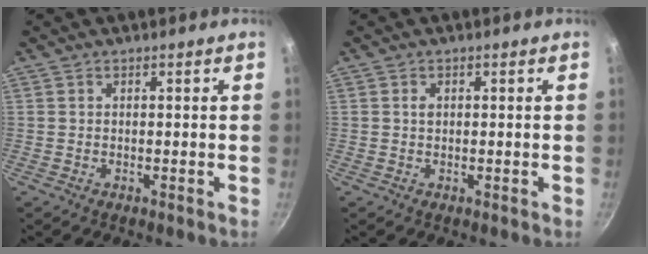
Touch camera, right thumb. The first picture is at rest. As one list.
[{"total": 1.0, "force": [0.2, 0.7, 0.6], "torque": [-0.008, 0.002, 0.002]}]